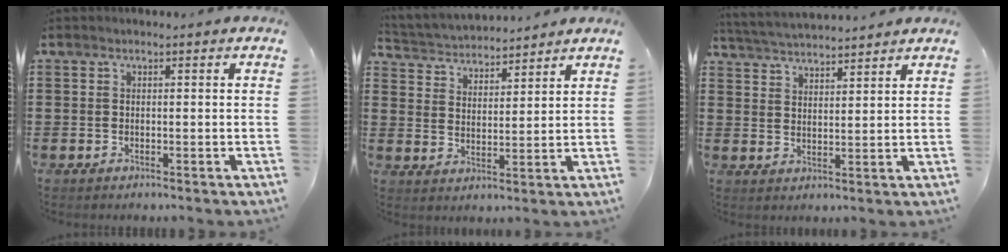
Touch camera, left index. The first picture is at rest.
{"total": 3.5, "force": [3.5, 0.6, -0.2], "torque": [-0.014, -0.019, 0.058]}
{"total": 3.6, "force": [3.6, -0.2, 0.1], "torque": [-0.016, -0.016, 0.063]}